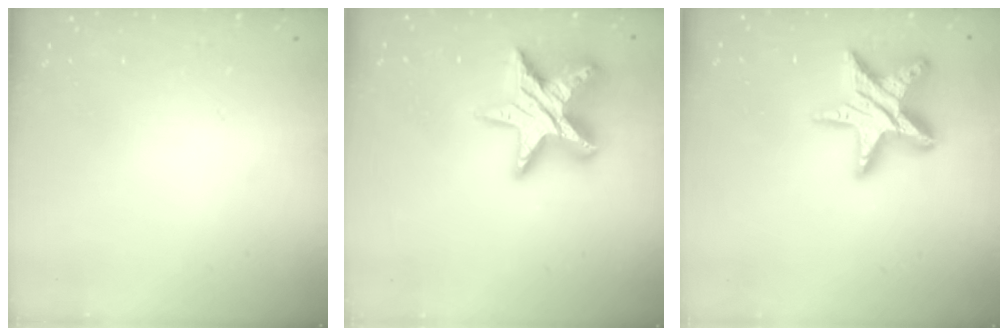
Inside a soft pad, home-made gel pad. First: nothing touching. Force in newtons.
{"total": 17.5, "press": 17.4, "slide": 1.4}
{"total": 16.3, "press": 16.3, "slide": 1.1}